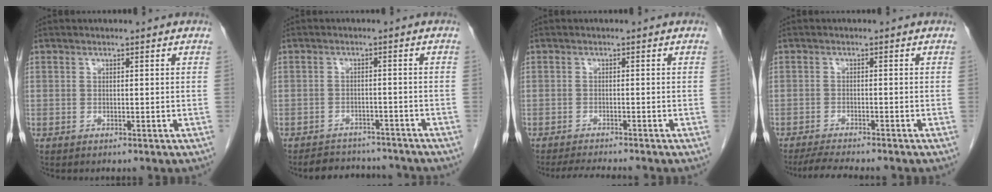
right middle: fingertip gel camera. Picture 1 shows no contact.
{"total": 7.4, "force": [-7.0, 2.3, 0.9], "torque": [-0.006, 0.008, -0.088]}
{"total": 4.4, "force": [-4.1, -0.2, 1.5], "torque": [-0.025, -0.017, -0.065]}
{"total": 5.9, "force": [-5.2, 0.2, 2.7], "torque": [-0.045, -0.017, -0.083]}